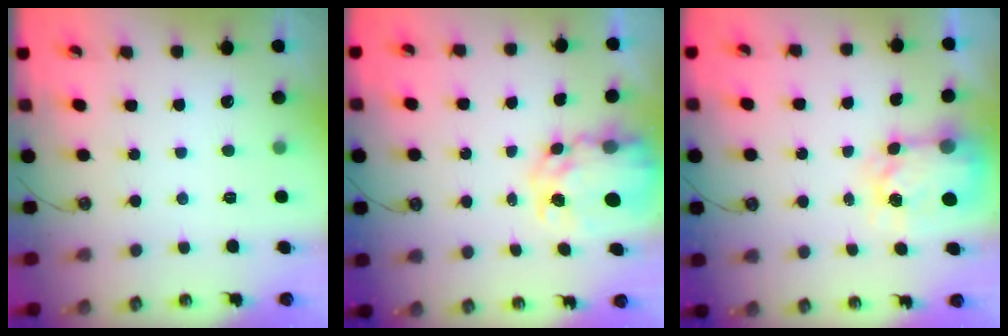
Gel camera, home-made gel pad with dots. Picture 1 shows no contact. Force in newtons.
{"total": 8.4, "press": 8.4, "slide": 0.6}
{"total": 5.3, "press": 5.3, "slide": 0.6}